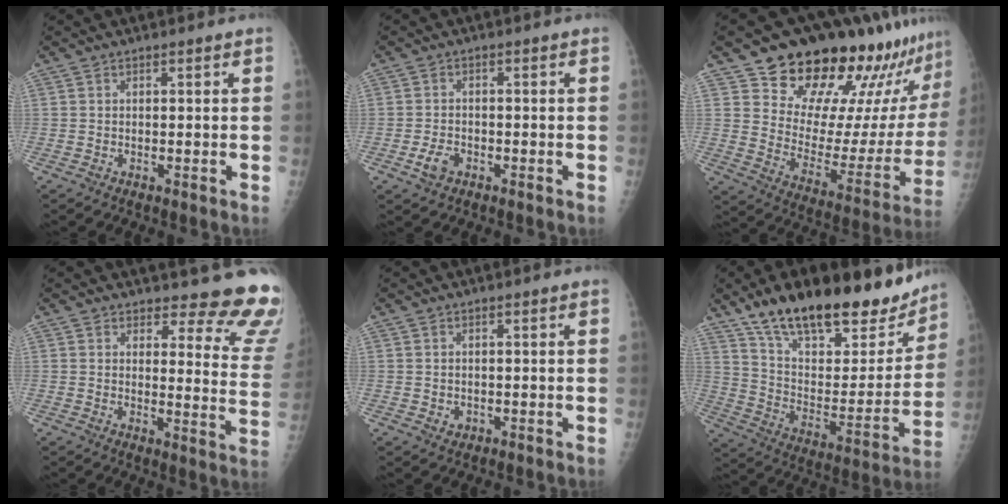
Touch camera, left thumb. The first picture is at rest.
{"total": 3.5, "force": [-1.7, 2.4, 1.9], "torque": [-0.032, 0.005, -0.030]}
{"total": 26.6, "force": [23.0, 9.1, 9.7], "torque": [-0.095, -0.151, 0.312]}
{"total": 15.3, "force": [14.0, 4.6, 4.2], "torque": [0.008, -0.136, 0.132]}
{"total": 1.5, "force": [-0.2, 1.4, 0.5], "torque": [-0.003, 0.001, 0.001]}
{"total": 29.0, "force": [21.2, 11.2, 16.3], "torque": [-0.217, -0.070, 0.333]}